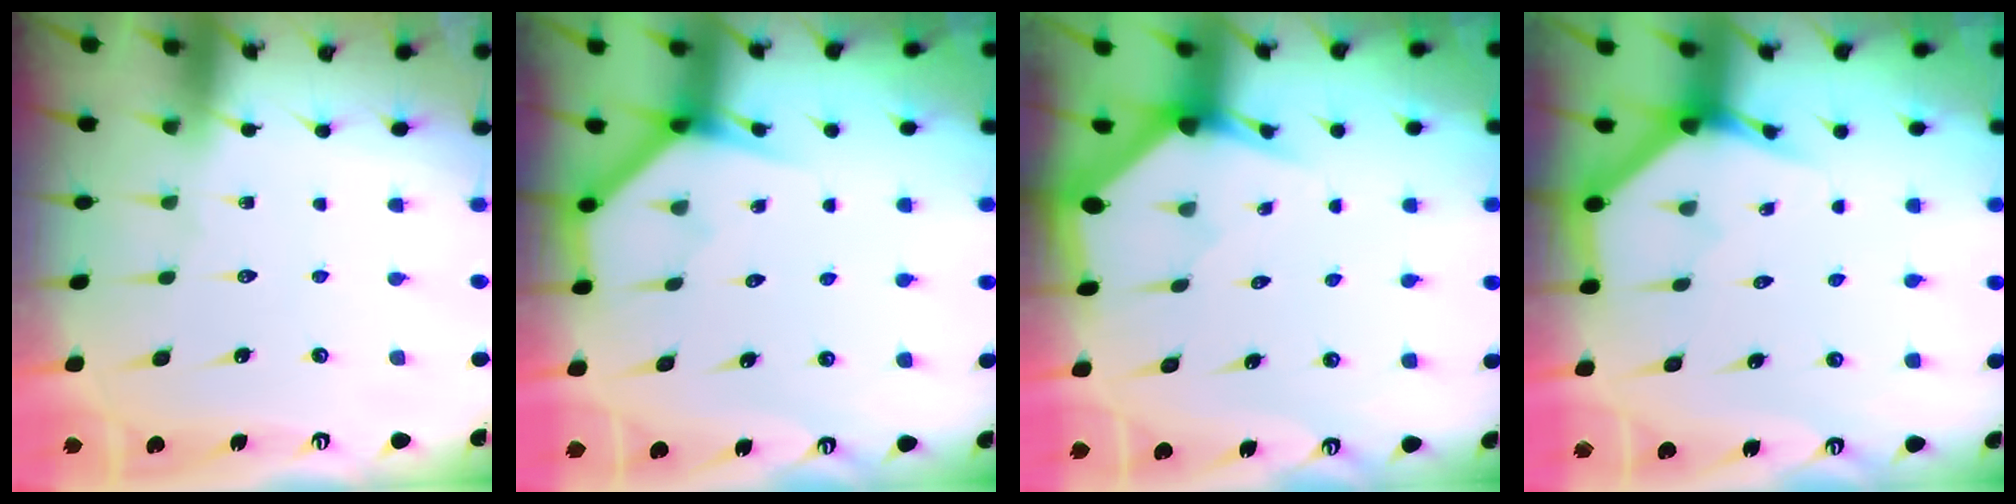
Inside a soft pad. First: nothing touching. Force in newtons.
{"total": 4.0, "press": 3.9, "slide": 0.3}
{"total": 2.8, "press": 2.8, "slide": 0.1}
{"total": 3.7, "press": 3.7, "slide": 0.4}